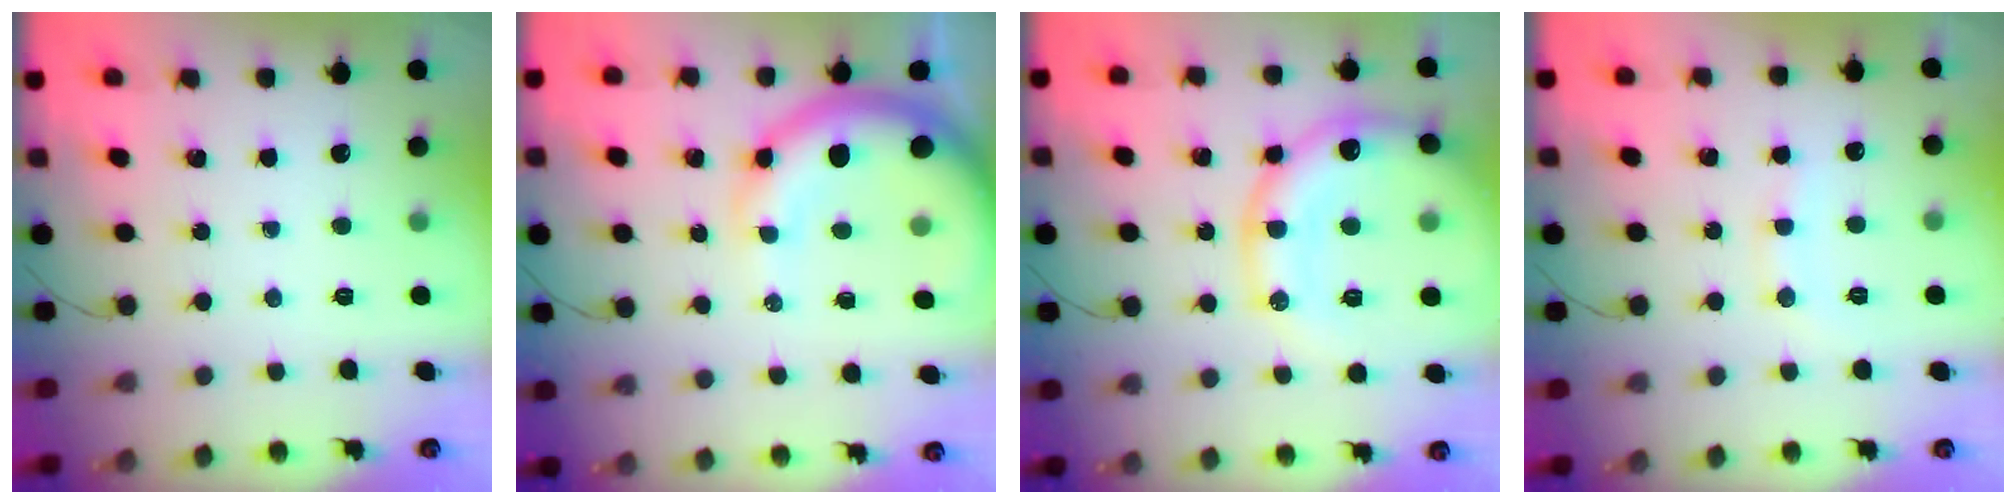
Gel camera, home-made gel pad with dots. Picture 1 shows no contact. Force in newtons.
{"total": 11.0, "press": 10.6, "slide": 2.9}
{"total": 18.8, "press": 18.6, "slide": 2.9}
{"total": 7.1, "press": 6.9, "slide": 1.4}